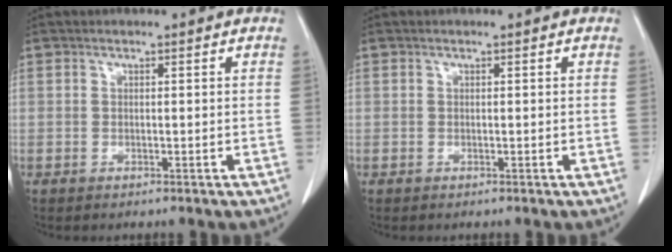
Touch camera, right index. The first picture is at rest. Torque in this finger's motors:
{"motor_torque": [0.00, 0.00, 0.00, 0.00]}